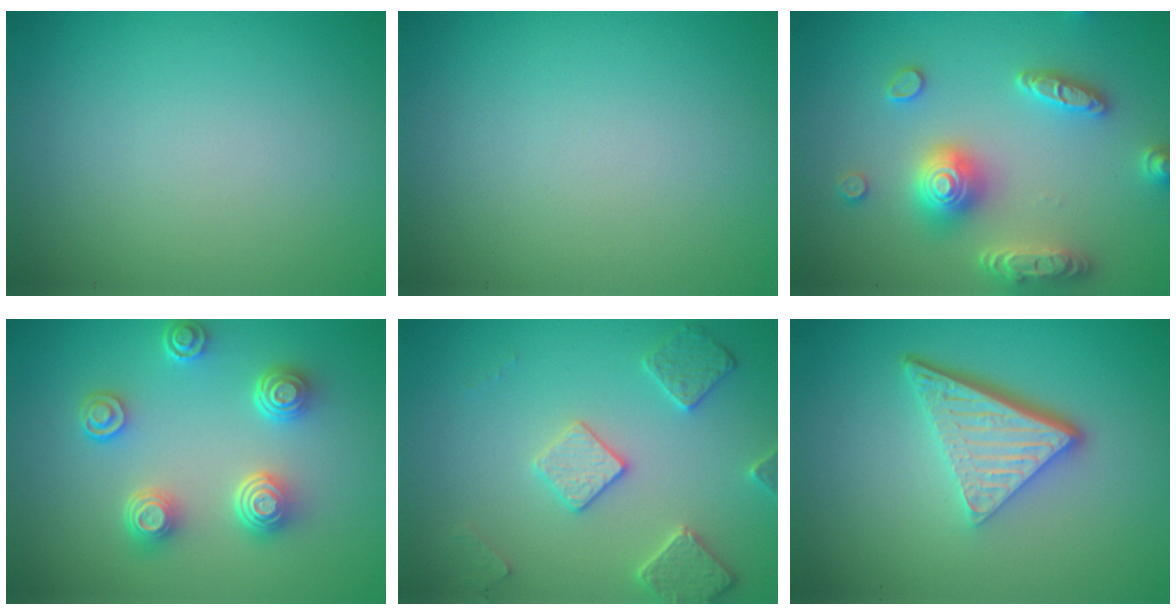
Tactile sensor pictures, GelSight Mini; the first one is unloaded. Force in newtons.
{"total": 0.0}
{"total": 5.4, "press": 5.3, "slide": 0.9}
{"total": 4.6, "press": 3.6, "slide": 2.9}
{"total": 3.5, "press": 3.3, "slide": 1.2}
{"total": 5.6, "press": 3.8, "slide": 4.2}